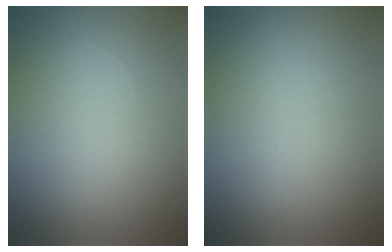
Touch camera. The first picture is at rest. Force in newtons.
{"total": 0.0}